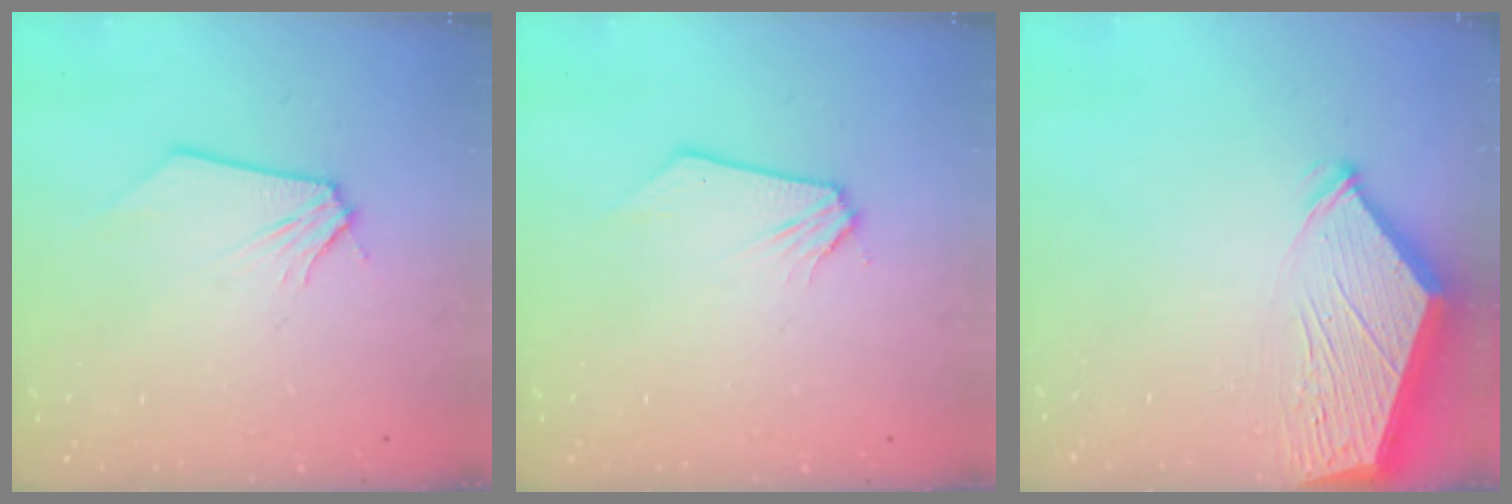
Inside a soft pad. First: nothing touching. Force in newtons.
{"total": 0.0}
{"total": 4.2, "press": 4.1, "slide": 0.6}